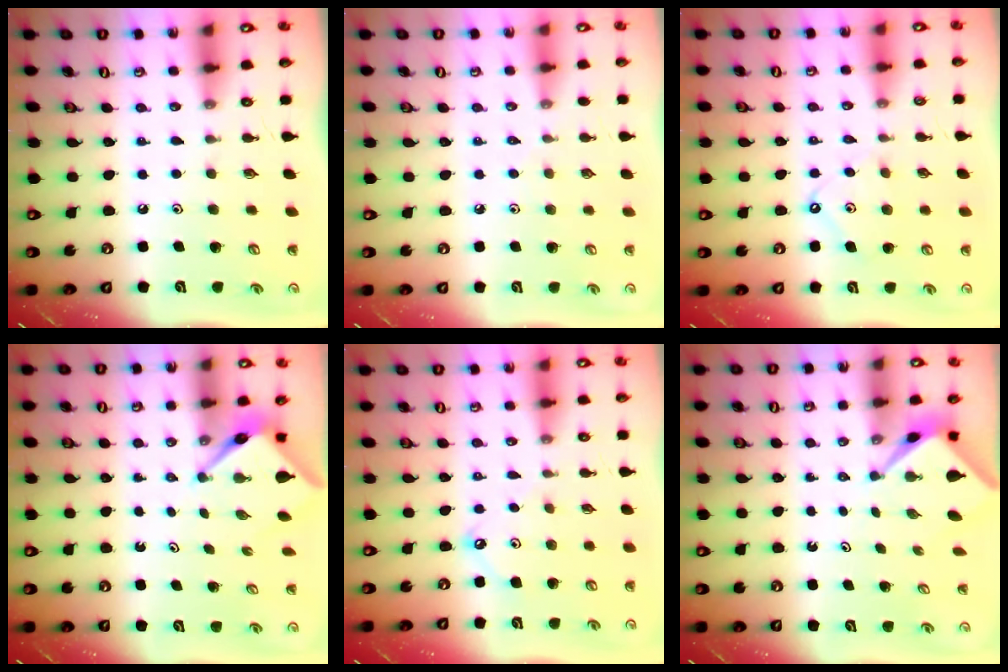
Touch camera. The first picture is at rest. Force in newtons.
{"total": 2.6, "press": 2.6, "slide": 0.5}
{"total": 7.4, "press": 7.4, "slide": 0.8}
{"total": 3.9, "press": 3.9, "slide": 0.2}
{"total": 5.4, "press": 5.4, "slide": 0.5}
{"total": 2.1, "press": 2.1, "slide": 0.2}